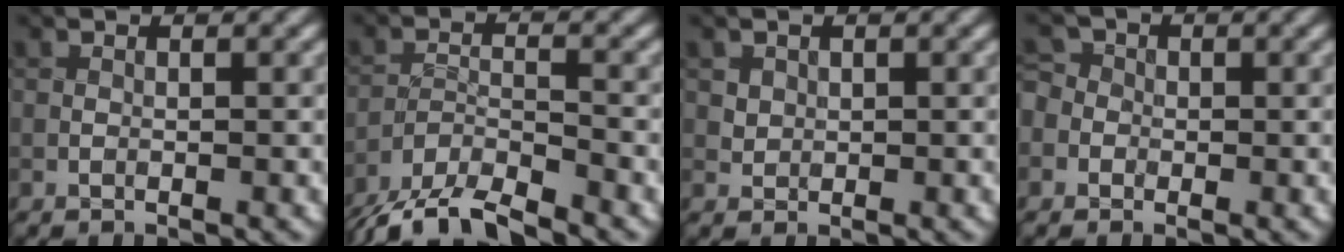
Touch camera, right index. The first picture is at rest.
{"total": 6.9, "force": [-6.2, 1.5, 2.8], "torque": [-0.054, -0.012, -0.113]}
{"total": 1.3, "force": [0.4, 1.2, 0.4], "torque": [0.000, -0.005, 0.019]}
{"total": 3.6, "force": [-1.3, 3.2, 1.0], "torque": [0.004, 0.014, -0.048]}